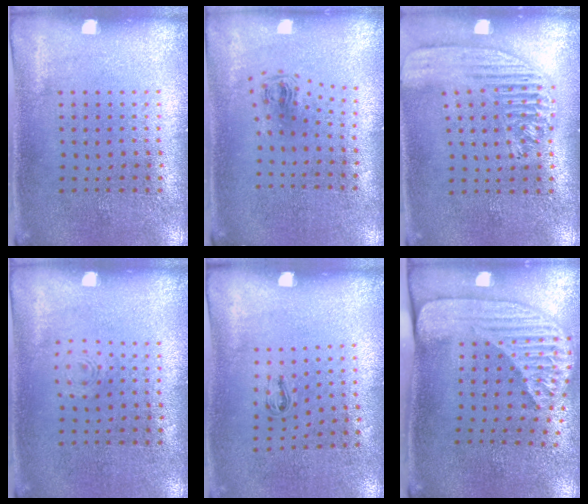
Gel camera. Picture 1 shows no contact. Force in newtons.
{"total": 0.6, "press": 0.3, "slide": 0.6}
{"total": 1.7, "press": 1.5, "slide": 0.7}
{"total": 0.7, "press": 0.7, "slide": 0.1}
{"total": 0.5, "press": 0.3, "slide": 0.5}
{"total": 2.4, "press": 1.7, "slide": 1.6}